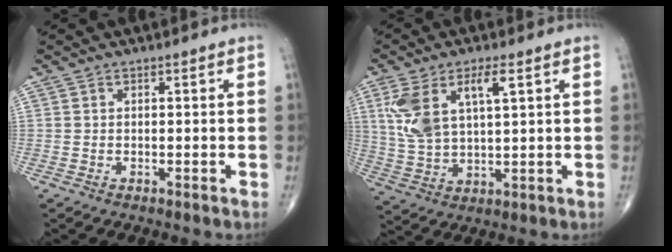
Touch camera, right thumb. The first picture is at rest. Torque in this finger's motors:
{"motor_torque": [0.99, 1.68, 1.10, 0.43, 0.18]}